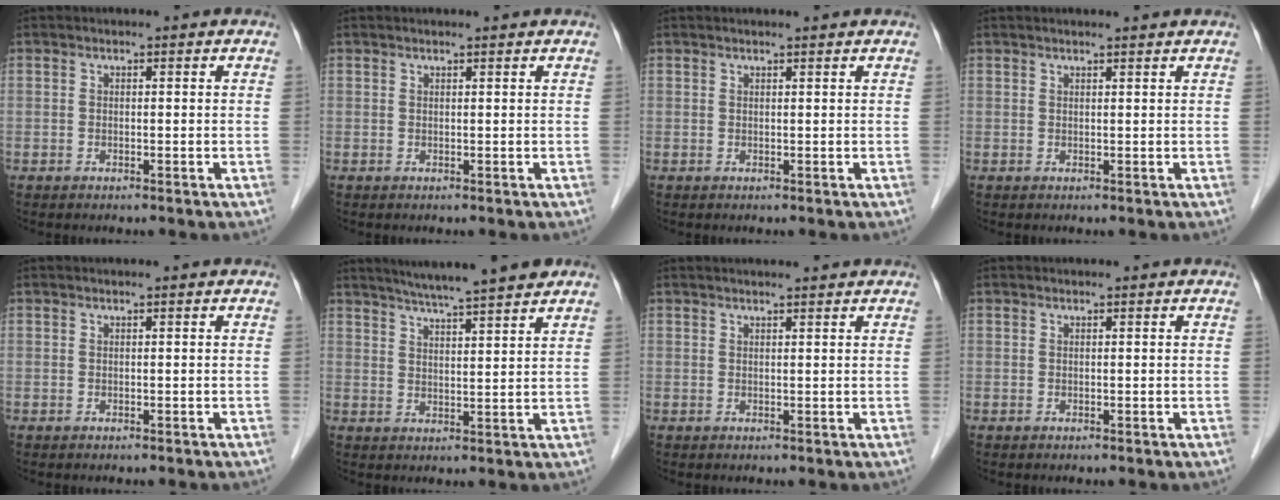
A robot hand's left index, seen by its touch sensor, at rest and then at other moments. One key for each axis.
{"total": 0.9, "fx": 0.8, "fy": -0.1, "fz": 0.3, "tx": -0.007, "ty": 0.007, "tz": 0.014}
{"total": 1.2, "fx": 1.1, "fy": -0.1, "fz": 0.4, "tx": -0.007, "ty": 0.008, "tz": 0.017}
{"total": 2.4, "fx": 2.2, "fy": -0.1, "fz": 0.8, "tx": -0.010, "ty": 0.013, "tz": 0.028}
{"total": 0.8, "fx": -0.7, "fy": 0.1, "fz": 0.4, "tx": -0.005, "ty": 0.000, "tz": -0.006}
{"total": 10.7, "fx": 9.1, "fy": -0.3, "fz": 5.5, "tx": -0.087, "ty": 0.014, "tz": 0.127}
{"total": 3.7, "fx": 3.4, "fy": -0.2, "fz": 1.3, "tx": -0.017, "ty": 0.015, "tz": 0.040}
{"total": 0.0}